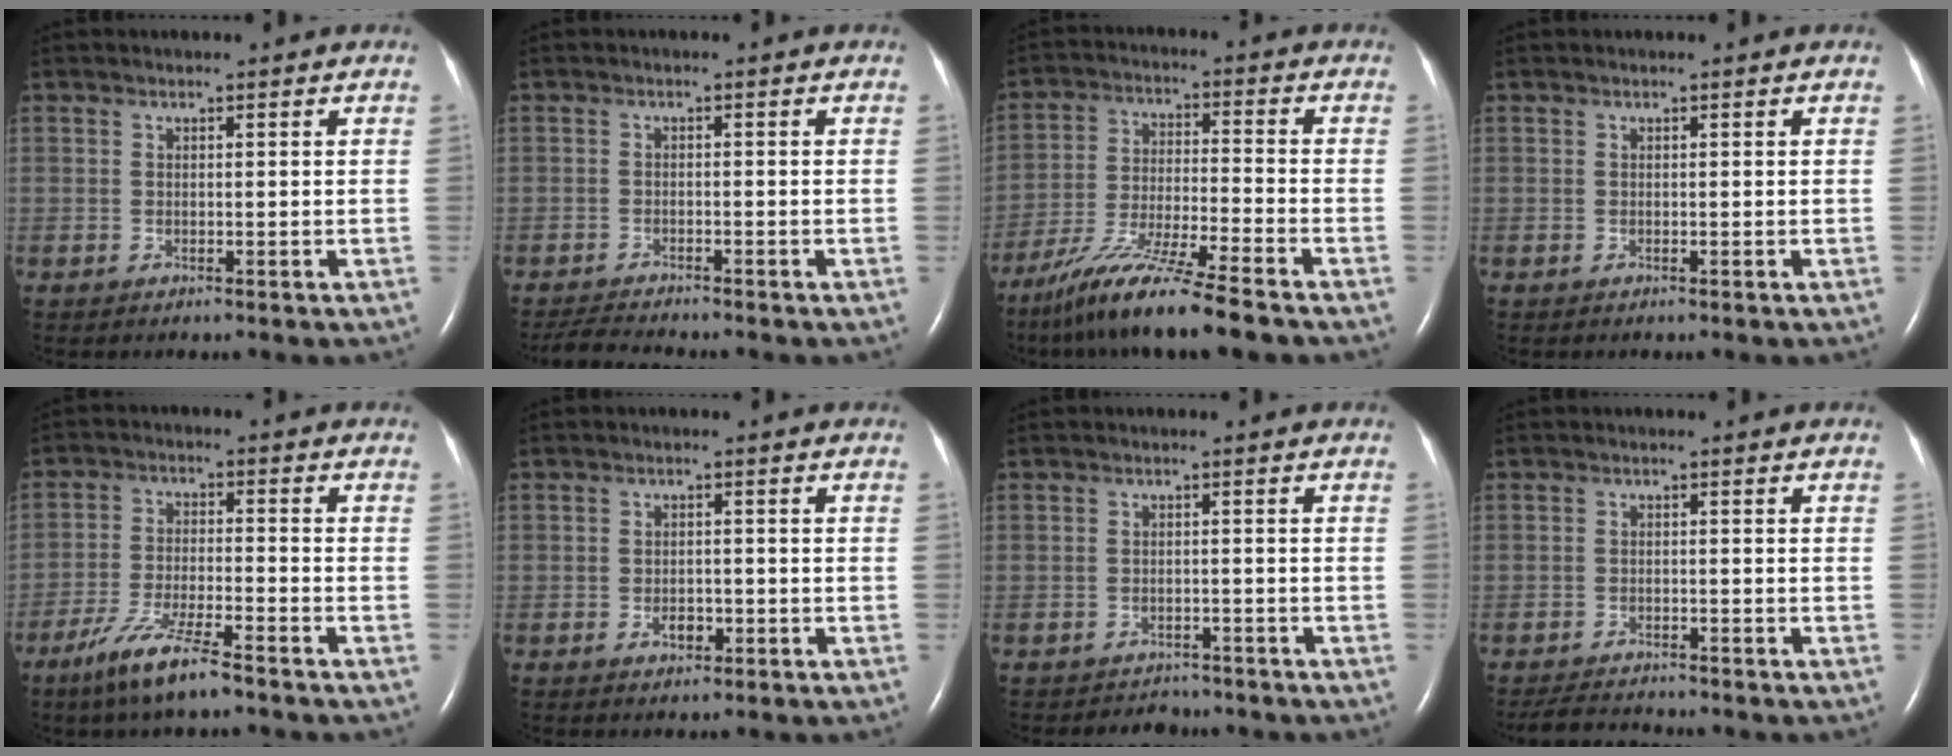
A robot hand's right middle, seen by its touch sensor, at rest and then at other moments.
{"total": 3.4, "force": [-3.4, -0.3, 0.7], "torque": [-0.019, -0.020, -0.058]}
{"total": 12.5, "force": [-9.7, -0.7, 7.8], "torque": [-0.147, -0.031, -0.173]}
{"total": 0.0}
{"total": 8.5, "force": [-6.1, 0.7, 5.9], "torque": [-0.127, -0.020, -0.113]}
{"total": 2.2, "force": [-1.0, 1.4, 1.4], "torque": [-0.020, 0.004, -0.011]}
{"total": 2.8, "force": [-2.5, 1.2, -0.4], "torque": [-0.002, 0.002, -0.037]}
{"total": 4.2, "force": [-4.1, 0.3, 0.9], "torque": [-0.021, -0.018, -0.068]}